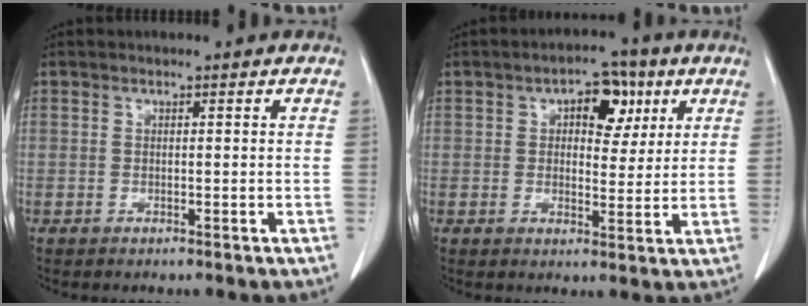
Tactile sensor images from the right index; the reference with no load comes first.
{"total": 7.2, "force": [2.7, 4.1, 5.3], "torque": [-0.068, 0.021, 0.036]}